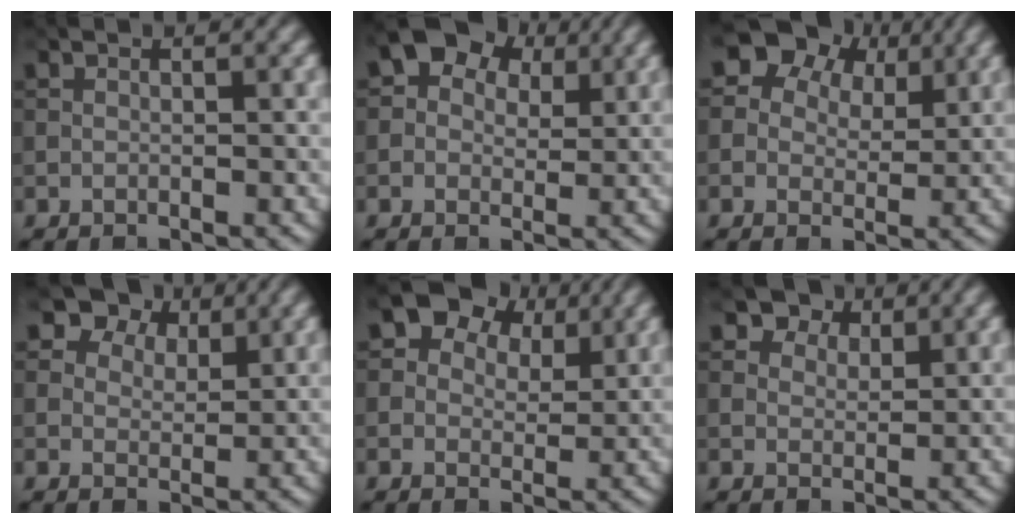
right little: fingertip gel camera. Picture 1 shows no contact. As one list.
[{"total": 8.7, "force": [3.6, 6.4, 4.5], "torque": [-0.058, 0.029, 0.026]}, {"total": 9.4, "force": [5.1, 6.7, 4.4], "torque": [-0.070, 0.019, 0.072]}, {"total": 6.8, "force": [4.6, 4.3, 2.6], "torque": [-0.057, 0.001, 0.072]}, {"total": 8.3, "force": [4.3, 5.9, 4.0], "torque": [-0.069, 0.016, 0.049]}, {"total": 4.9, "force": [3.5, 2.9, 1.8], "torque": [-0.042, -0.013, 0.060]}]